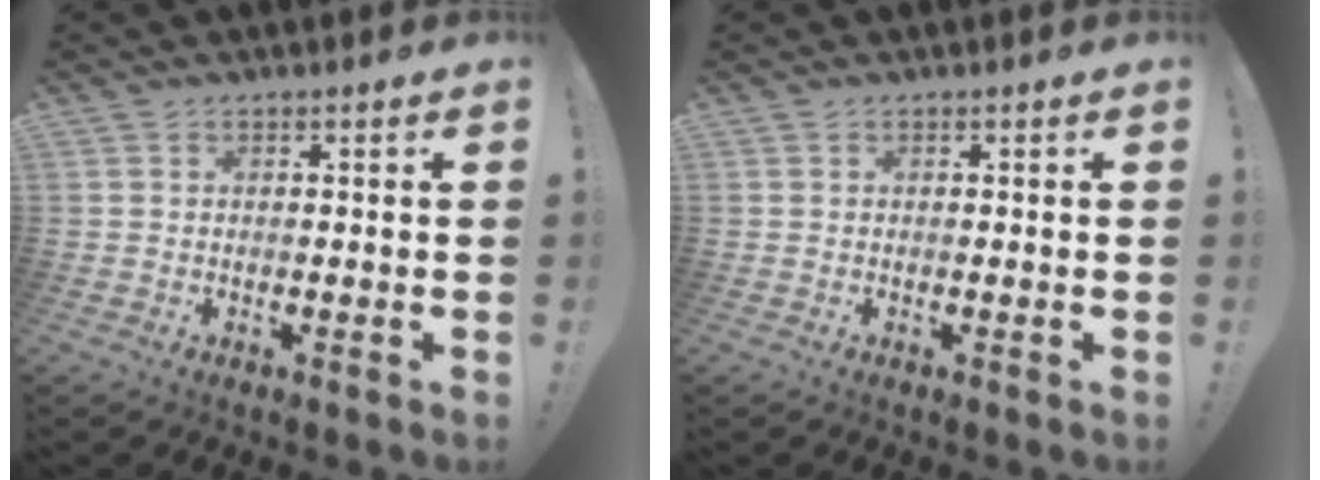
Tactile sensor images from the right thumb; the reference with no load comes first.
{"total": 0.0}